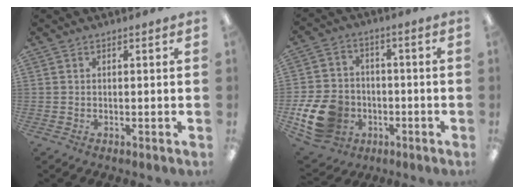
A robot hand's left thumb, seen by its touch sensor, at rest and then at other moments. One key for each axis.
{"total": 14.2, "fx": -4.8, "fy": 11.3, "fz": 7.0, "tx": -0.152, "ty": 0.031, "tz": -0.080}